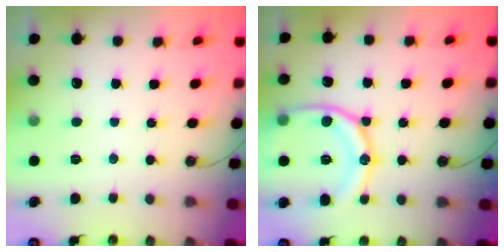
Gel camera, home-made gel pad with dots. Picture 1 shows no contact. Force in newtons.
{"total": 16.9, "press": 16.8, "slide": 1.9}